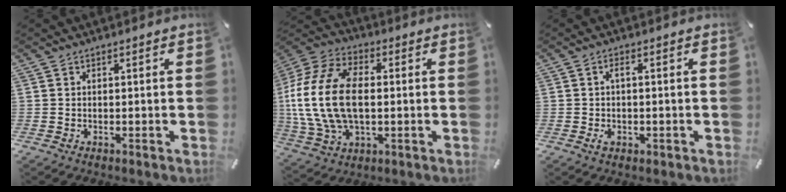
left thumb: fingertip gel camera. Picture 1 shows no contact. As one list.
[{"total": 19.5, "force": [-0.3, 12.8, 14.7], "torque": [-0.338, 0.001, -0.013]}, {"total": 2.9, "force": [-0.5, 1.5, 2.4], "torque": [-0.050, 0.003, -0.011]}]